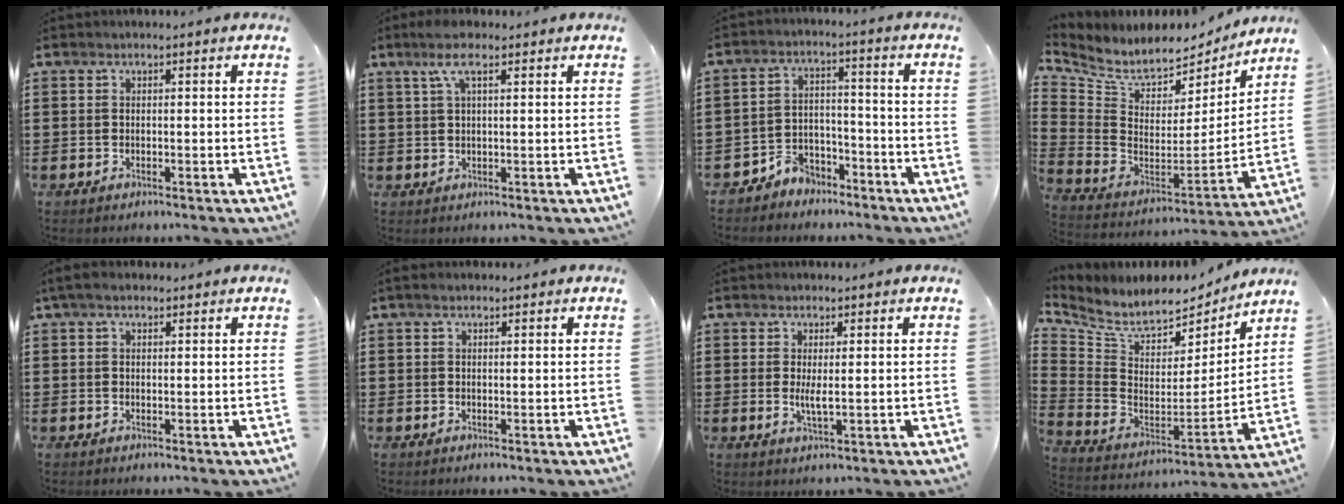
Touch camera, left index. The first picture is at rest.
{"total": 5.2, "force": [2.5, 1.6, 4.2], "torque": [-0.088, 0.007, 0.044]}
{"total": 4.7, "force": [-4.3, 2.0, 0.3], "torque": [-0.020, 0.007, -0.091]}
{"total": 5.8, "force": [4.9, 2.7, 1.3], "torque": [-0.064, -0.047, 0.085]}
{"total": 2.0, "force": [1.1, 1.1, 1.3], "torque": [-0.028, 0.007, 0.020]}
{"total": 0.8, "force": [0.4, 0.3, 0.6], "torque": [-0.010, 0.004, 0.007]}
{"total": 2.7, "force": [0.3, 0.5, 2.6], "torque": [-0.049, -0.003, 0.005]}
{"total": 6.7, "force": [5.8, 2.7, 2.0], "torque": [-0.078, -0.051, 0.100]}